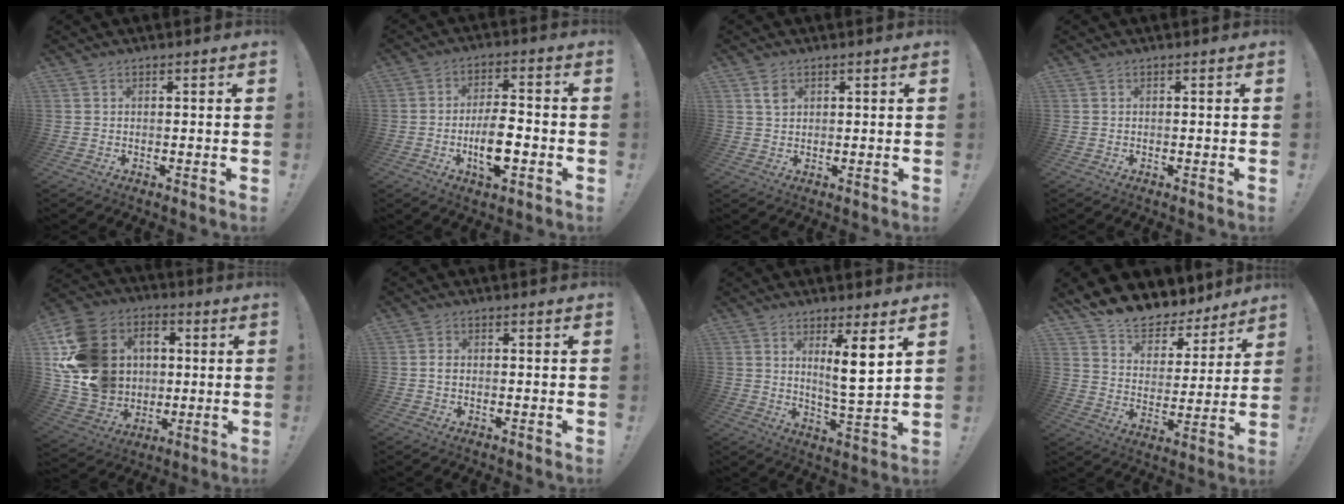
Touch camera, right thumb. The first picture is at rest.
{"total": 10.2, "force": [-3.2, 4.7, 8.4], "torque": [-0.152, 0.012, -0.055]}
{"total": 3.1, "force": [1.6, 2.0, 1.8], "torque": [-0.018, -0.006, 0.026]}
{"total": 0.0}
{"total": 20.2, "force": [2.6, 17.3, 10.1], "torque": [-0.180, 0.005, 0.083]}
{"total": 1.1, "force": [-0.2, 0.8, 0.8], "torque": [-0.011, 0.000, -0.006]}
{"total": 9.6, "force": [3.9, 1.1, 8.7], "torque": [-0.129, -0.025, 0.056]}
{"total": 10.9, "force": [10.1, 3.7, 1.7], "torque": [-0.050, -0.091, 0.185]}